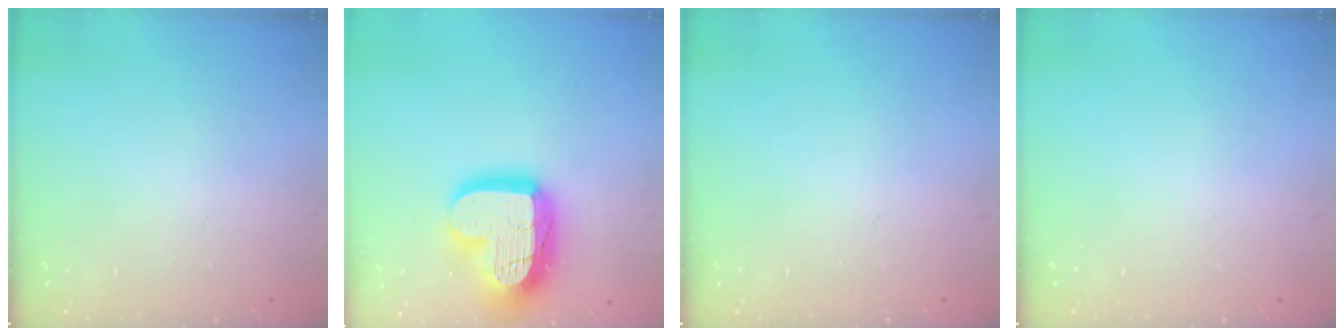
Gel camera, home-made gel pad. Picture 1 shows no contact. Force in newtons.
{"total": 21.7, "press": 21.6, "slide": 1.9}
{"total": 0.0}
{"total": 0.0}